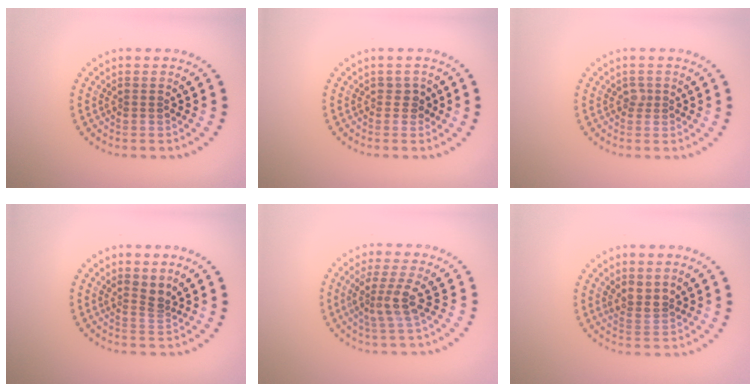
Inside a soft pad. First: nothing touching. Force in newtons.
{"total": 1.2, "press": 1.0, "slide": 0.6}
{"total": 0.8, "press": 0.5, "slide": 0.6}
{"total": 1.7, "press": 1.2, "slide": 1.2}
{"total": 2.8, "press": 2.2, "slide": 1.7}
{"total": 2.2, "press": 1.8, "slide": 1.2}